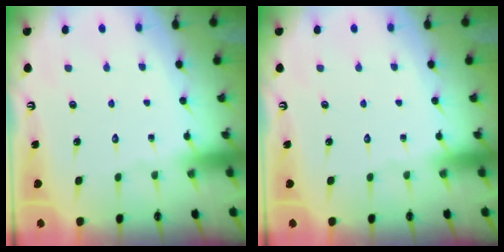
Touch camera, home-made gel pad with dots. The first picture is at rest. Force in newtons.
{"total": 0.0}